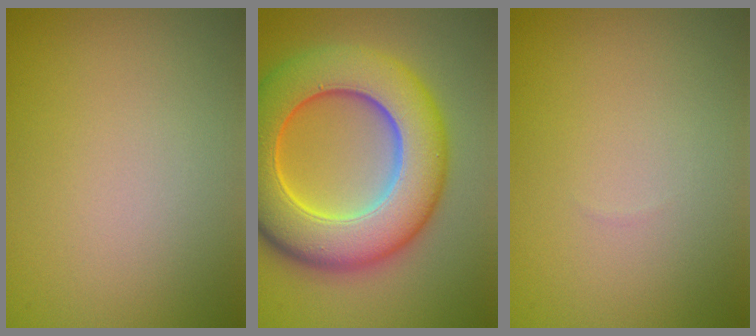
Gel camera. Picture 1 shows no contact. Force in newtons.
{"total": 12.2, "press": 12.2, "slide": 0.1}
{"total": 0.0}